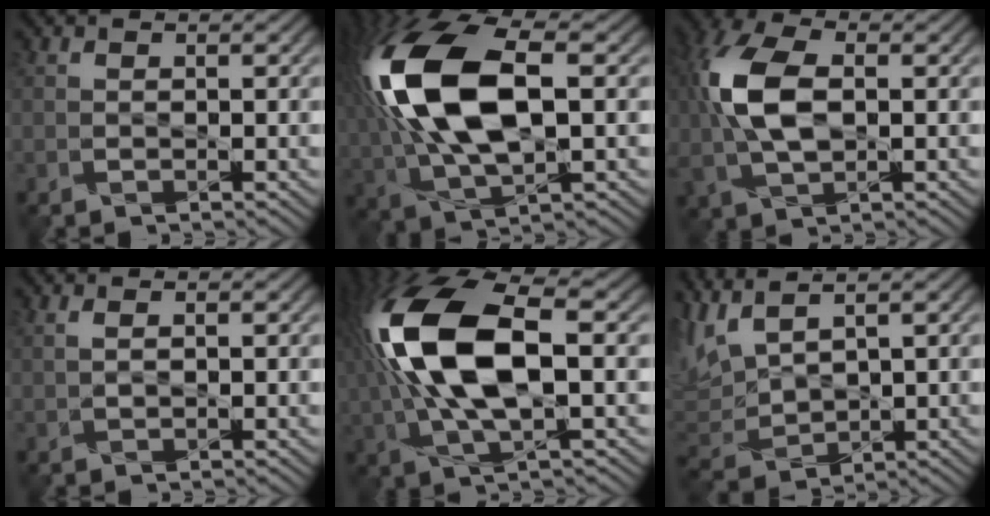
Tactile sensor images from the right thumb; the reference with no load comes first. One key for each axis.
{"total": 17.0, "fx": 1.8, "fy": 8.3, "fz": 14.7, "tx": -0.342, "ty": 0.013, "tz": 0.026}
{"total": 10.1, "fx": 0.7, "fy": 5.4, "fz": 8.5, "tx": -0.212, "ty": 0.011, "tz": 0.006}
{"total": 1.1, "fx": 0.6, "fy": 0.2, "fz": 0.9, "tx": -0.026, "ty": 0.002, "tz": 0.014}
{"total": 15.3, "fx": 1.0, "fy": 6.8, "fz": 13.7, "tx": -0.333, "ty": 0.016, "tz": 0.017}
{"total": 7.6, "fx": 4.1, "fy": 3.0, "fz": 5.7, "tx": -0.175, "ty": 0.013, "tz": 0.083}